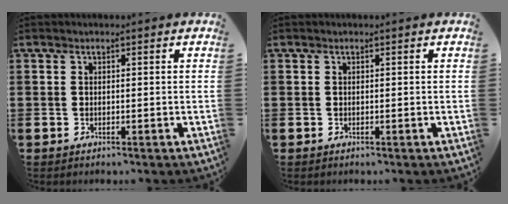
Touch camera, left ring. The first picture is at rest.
{"total": 0.0}